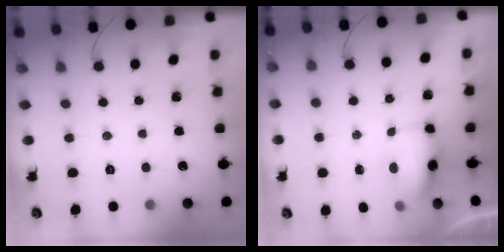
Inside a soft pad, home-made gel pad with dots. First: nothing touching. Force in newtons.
{"total": 5.9, "press": 5.9, "slide": 0.6}